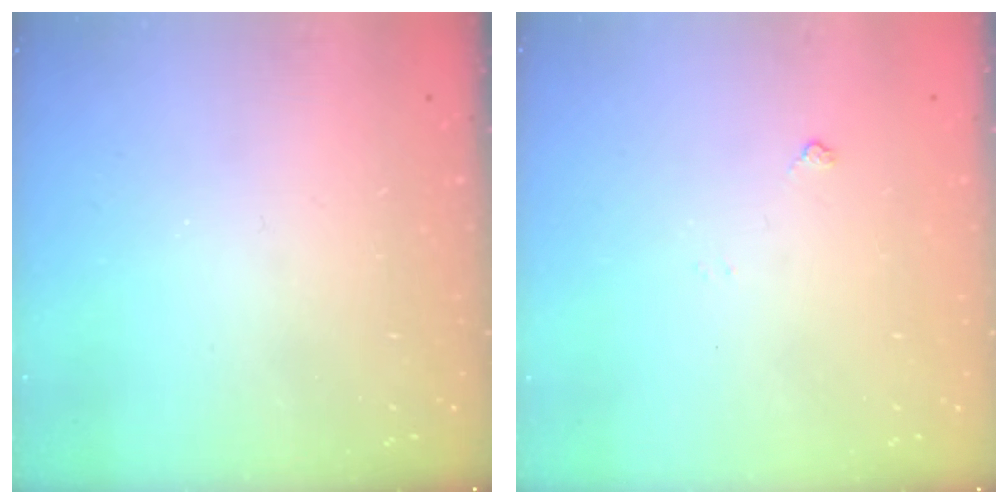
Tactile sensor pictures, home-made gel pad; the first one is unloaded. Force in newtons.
{"total": 4.3, "press": 4.2, "slide": 0.7}